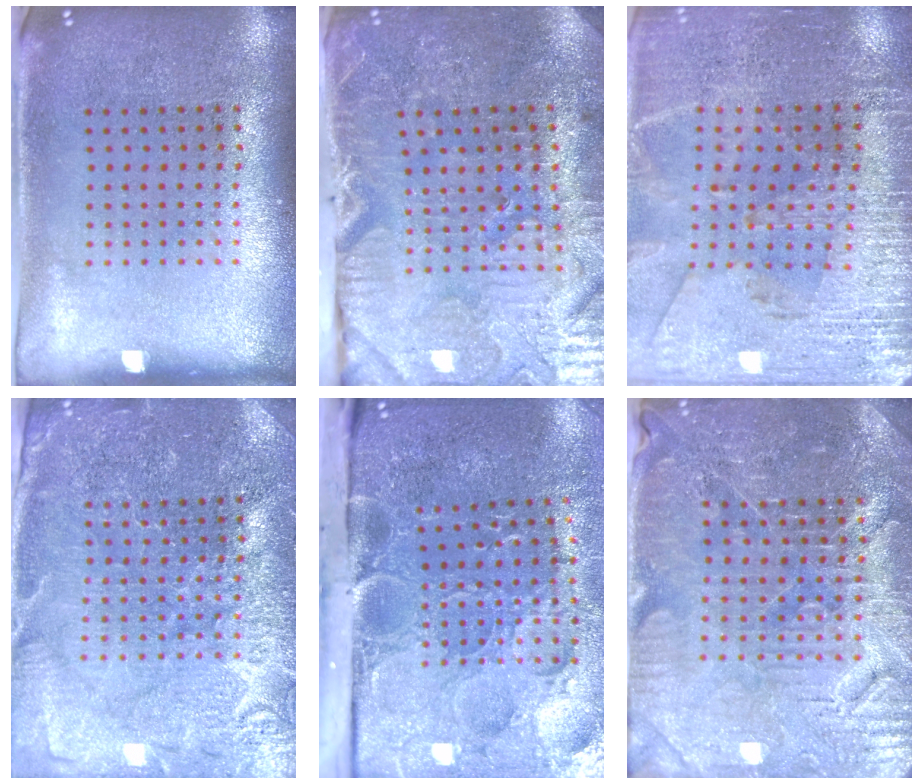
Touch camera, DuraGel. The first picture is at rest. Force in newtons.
{"total": 3.9, "press": 3.8, "slide": 0.5}
{"total": 2.9, "press": 2.8, "slide": 0.8}
{"total": 3.7, "press": 3.6, "slide": 0.9}
{"total": 5.3, "press": 4.0, "slide": 3.4}
{"total": 4.2, "press": 4.1, "slide": 1.0}